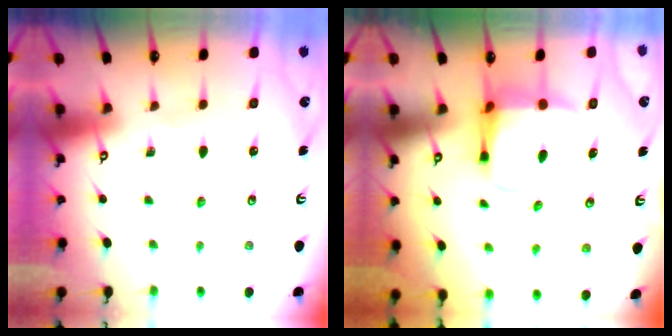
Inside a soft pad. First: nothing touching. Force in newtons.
{"total": 5.9, "press": 5.9, "slide": 0.6}